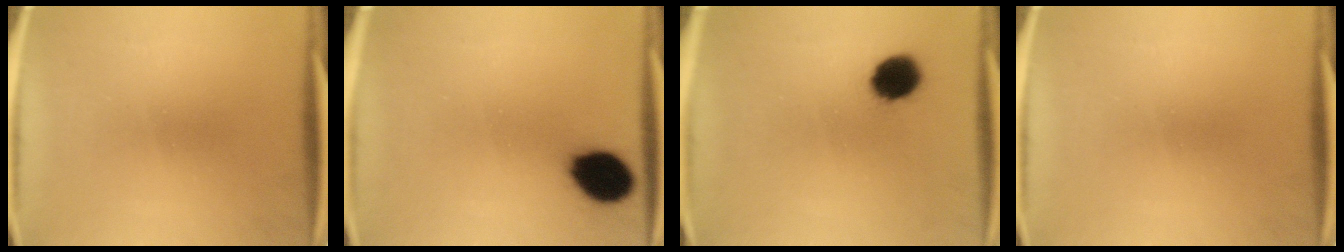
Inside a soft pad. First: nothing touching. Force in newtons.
{"total": 11.8}
{"total": 8.2}
{"total": 0.0}